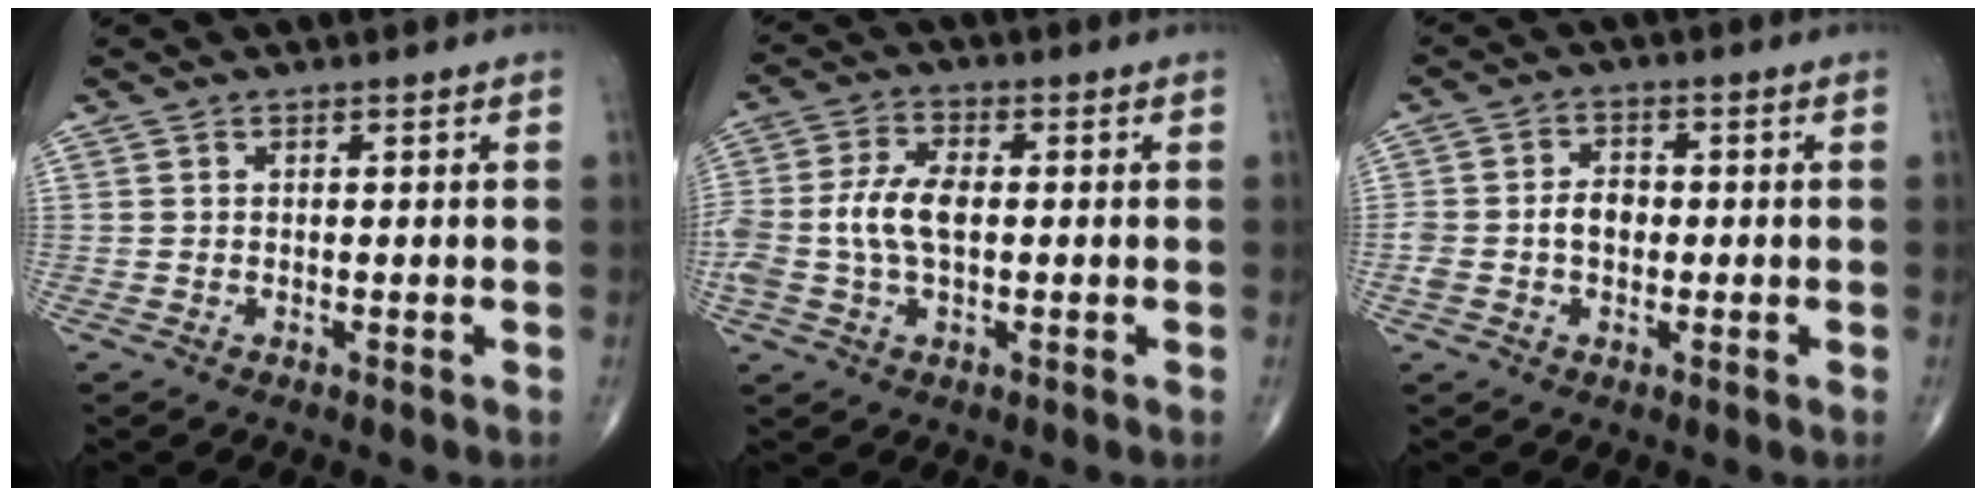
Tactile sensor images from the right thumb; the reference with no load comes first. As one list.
[{"total": 8.7, "force": [-0.3, 4.8, 7.3], "torque": [-0.164, 0.015, -0.007]}, {"total": 5.2, "force": [-0.5, 3.6, 3.7], "torque": [-0.070, 0.019, -0.009]}]